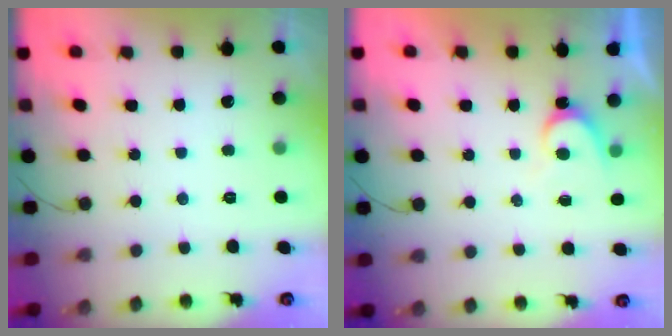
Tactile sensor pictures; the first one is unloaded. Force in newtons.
{"total": 4.9, "press": 4.8, "slide": 0.5}